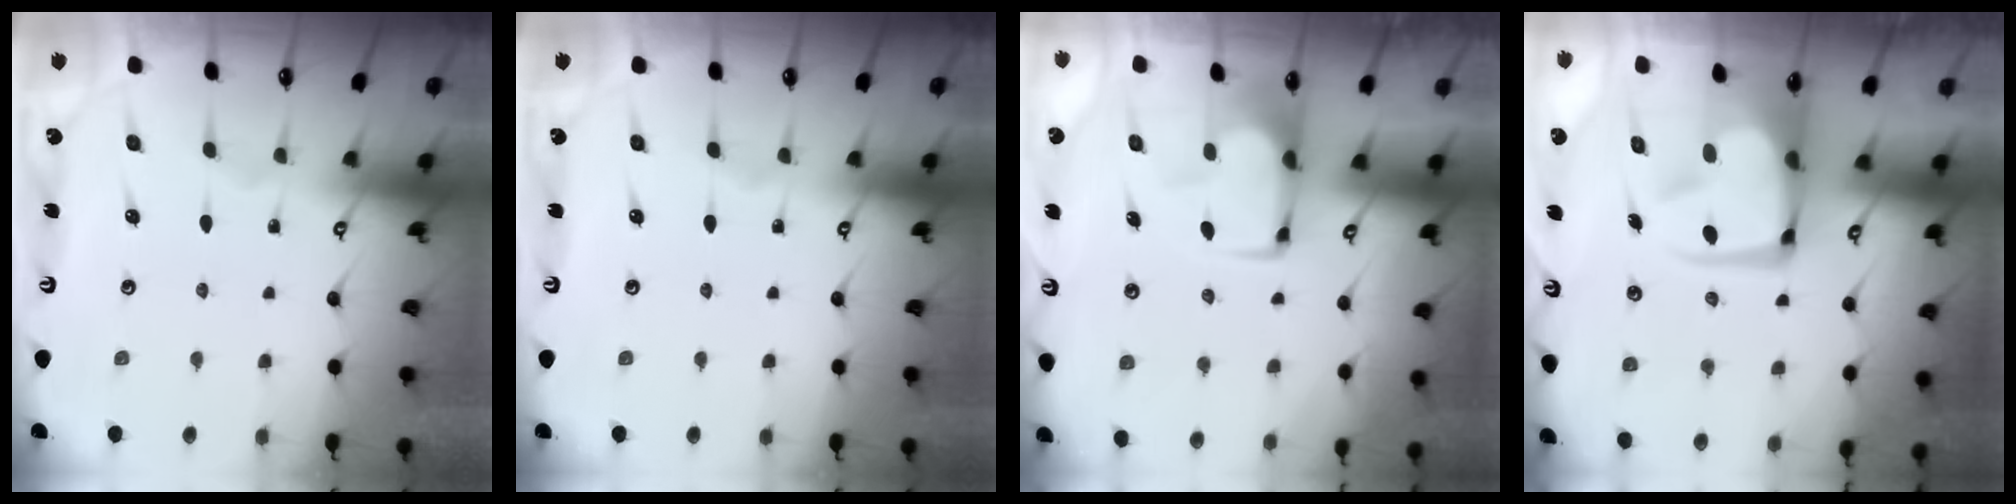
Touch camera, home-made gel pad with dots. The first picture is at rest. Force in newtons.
{"total": 0.0}
{"total": 1.5, "press": 1.5, "slide": 0.4}
{"total": 6.3, "press": 6.2, "slide": 1.0}